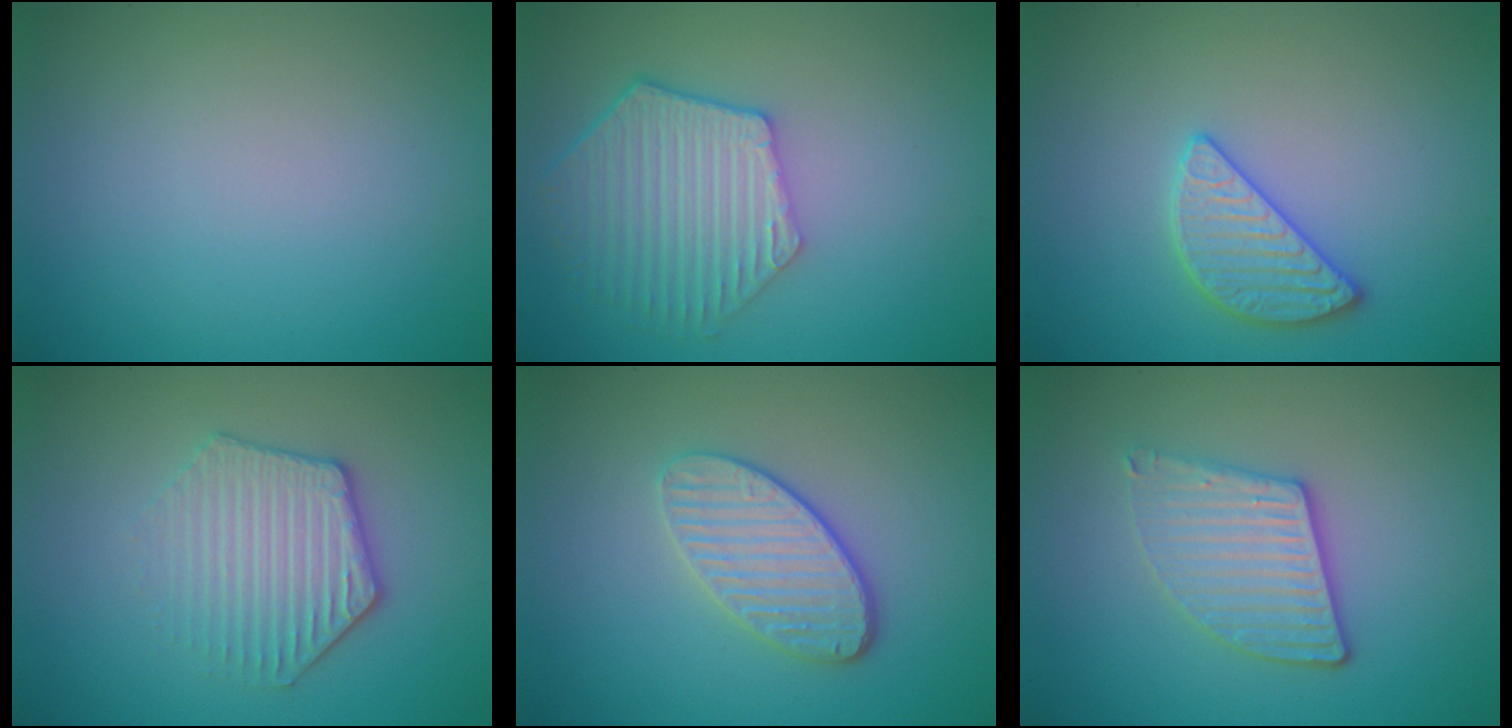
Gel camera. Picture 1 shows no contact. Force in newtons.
{"total": 5.9, "press": 5.0, "slide": 3.1}
{"total": 2.8, "press": 2.8, "slide": 0.3}
{"total": 3.9, "press": 3.5, "slide": 1.8}
{"total": 3.9, "press": 3.3, "slide": 2.0}
{"total": 3.8, "press": 3.2, "slide": 1.9}